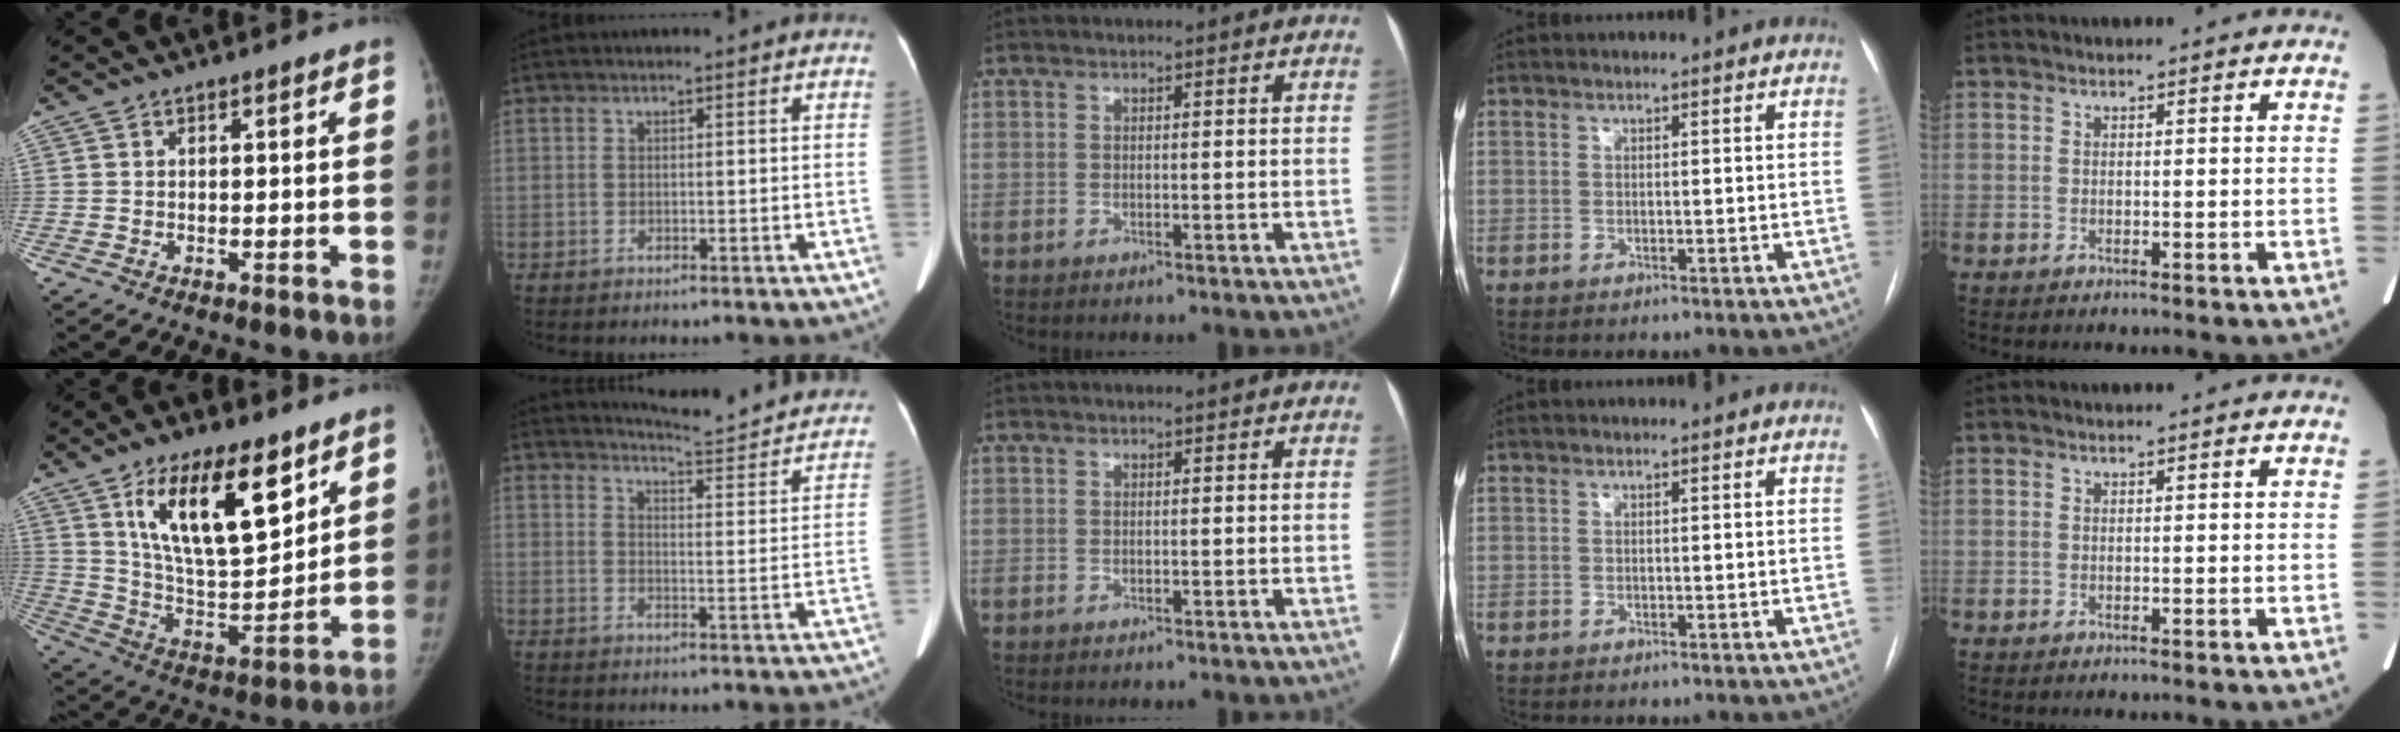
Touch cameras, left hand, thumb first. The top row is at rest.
{"thumb": {"total": 19.2, "force": [10.1, 7.6, 14.4], "torque": [-0.201, -0.051, 0.187]}, "index": {"total": 15.6, "force": [15.1, 1.1, 3.9], "torque": [-0.047, -0.058, 0.168]}}